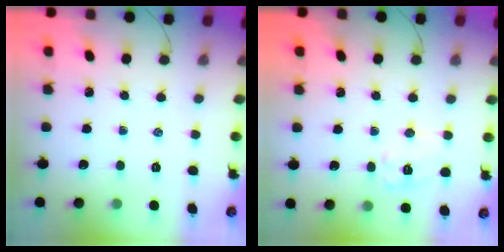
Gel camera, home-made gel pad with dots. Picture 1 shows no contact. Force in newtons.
{"total": 8.3, "press": 8.3, "slide": 1.0}